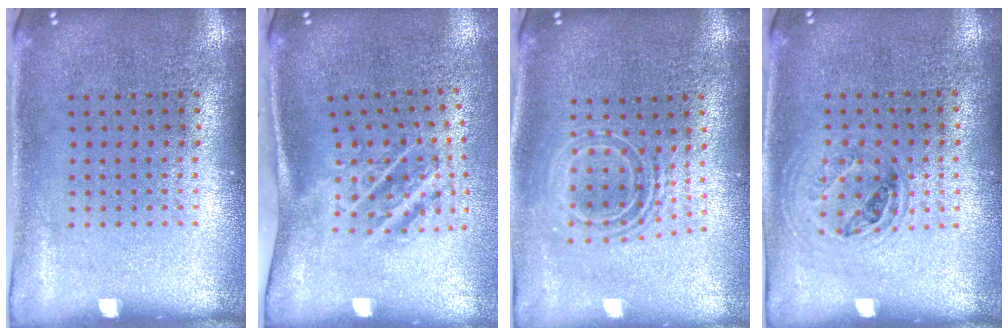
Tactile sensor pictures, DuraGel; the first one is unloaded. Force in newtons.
{"total": 1.9, "press": 1.2, "slide": 1.5}
{"total": 1.8, "press": 1.4, "slide": 1.2}
{"total": 1.0, "press": 1.0, "slide": 0.4}